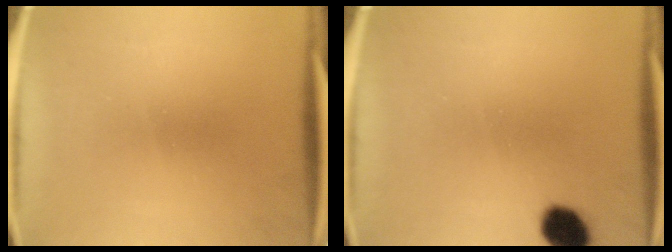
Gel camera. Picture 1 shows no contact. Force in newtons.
{"total": 6.4}